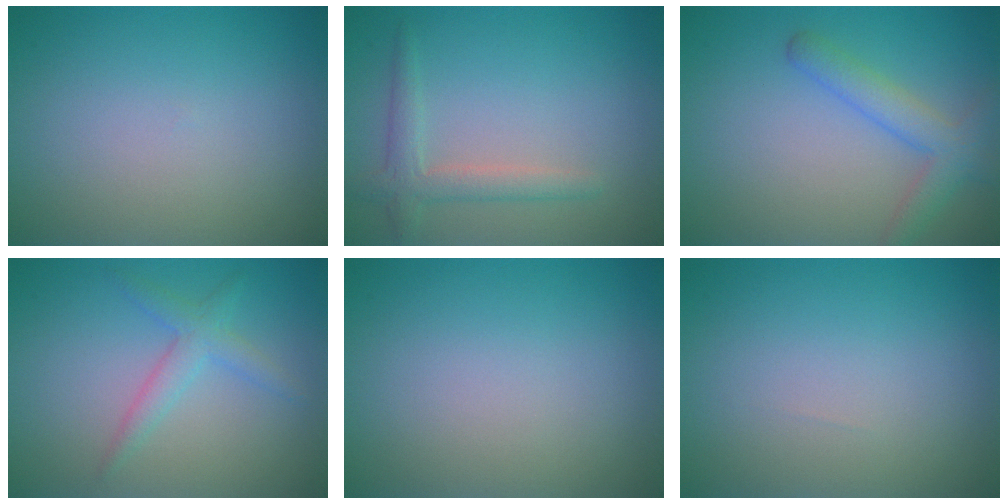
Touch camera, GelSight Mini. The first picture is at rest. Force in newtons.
{"total": 2.5, "press": 2.5, "slide": 0.3}
{"total": 3.2, "press": 3.2, "slide": 0.2}
{"total": 2.2, "press": 2.2, "slide": 0.1}
{"total": 0.0}
{"total": 0.0}